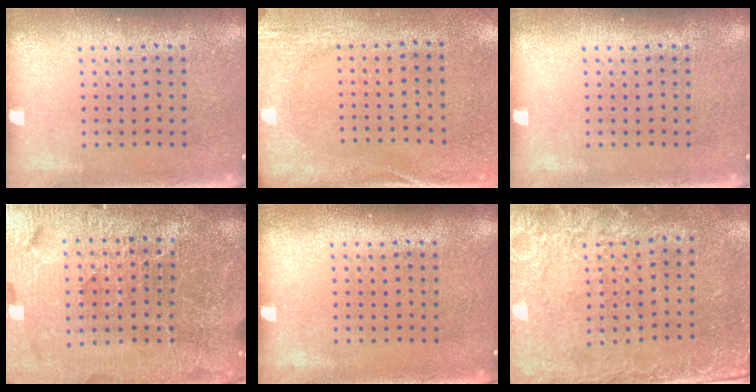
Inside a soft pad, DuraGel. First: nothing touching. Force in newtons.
{"total": 2.7, "press": 2.1, "slide": 1.7}
{"total": 0.0}
{"total": 6.7, "press": 5.9, "slide": 3.2}
{"total": 0.0}
{"total": 2.5, "press": 2.2, "slide": 1.3}